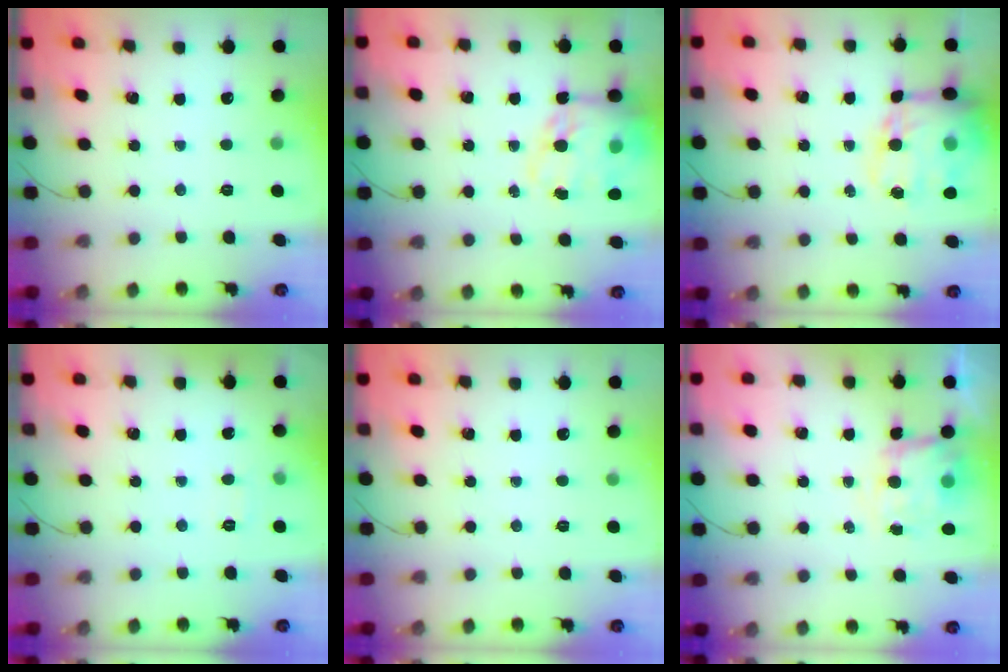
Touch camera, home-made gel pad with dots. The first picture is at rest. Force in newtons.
{"total": 19.0, "press": 18.5, "slide": 4.4}
{"total": 18.6, "press": 18.0, "slide": 4.4}
{"total": 2.0, "press": 1.7, "slide": 1.0}
{"total": 0.0}
{"total": 7.2, "press": 7.1, "slide": 1.0}